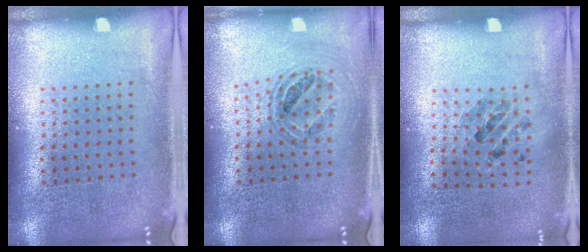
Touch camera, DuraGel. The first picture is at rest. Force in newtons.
{"total": 0.7, "press": 0.7, "slide": 0.0}
{"total": 0.8, "press": 0.8, "slide": 0.2}